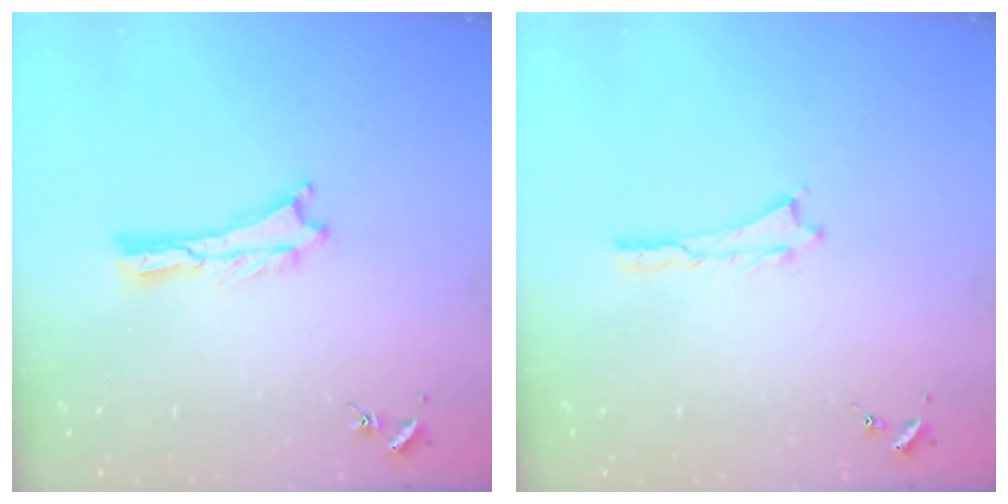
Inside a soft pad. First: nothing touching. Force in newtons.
{"total": 0.0}